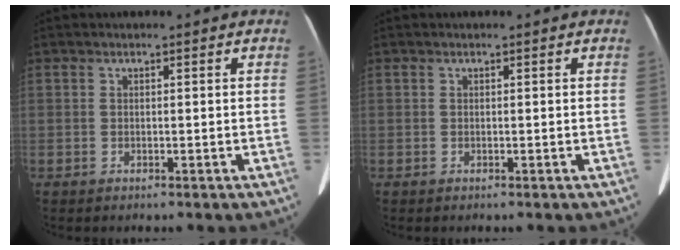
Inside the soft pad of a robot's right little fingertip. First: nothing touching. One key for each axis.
{"total": 0.0}